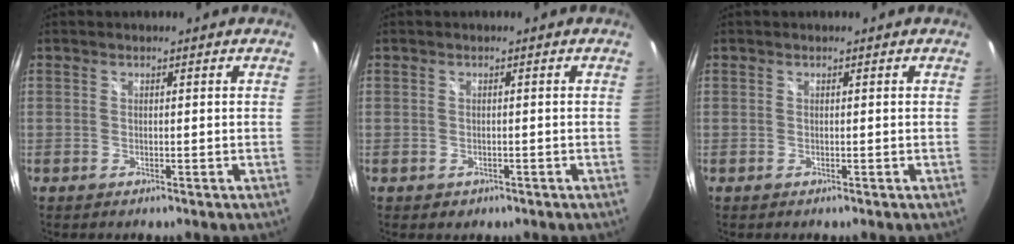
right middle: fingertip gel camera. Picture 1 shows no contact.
{"total": 1.4, "force": [-0.6, 1.2, 0.5], "torque": [-0.010, -0.003, -0.006]}
{"total": 0.0}